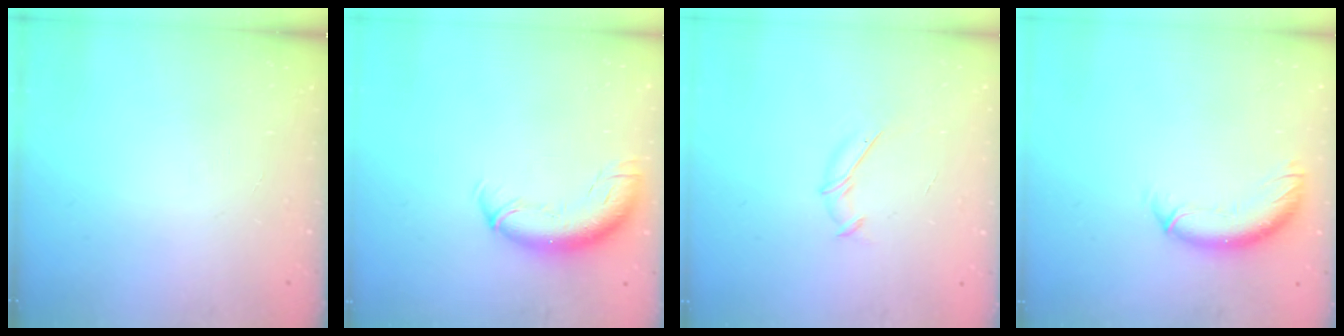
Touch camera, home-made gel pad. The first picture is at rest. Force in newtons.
{"total": 12.1, "press": 11.7, "slide": 3.1}
{"total": 5.3, "press": 5.1, "slide": 1.0}
{"total": 10.3, "press": 10.2, "slide": 1.4}